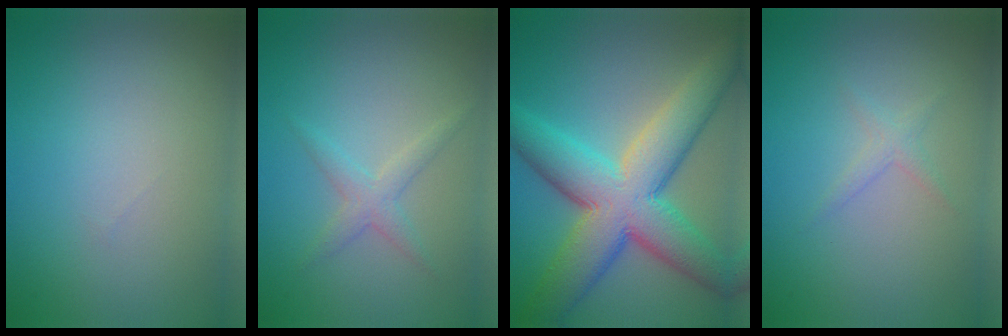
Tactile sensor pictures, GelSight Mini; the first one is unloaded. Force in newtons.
{"total": 1.8, "press": 1.8, "slide": 0.1}
{"total": 11.1, "press": 11.1, "slide": 0.4}
{"total": 1.1, "press": 1.1, "slide": 0.1}